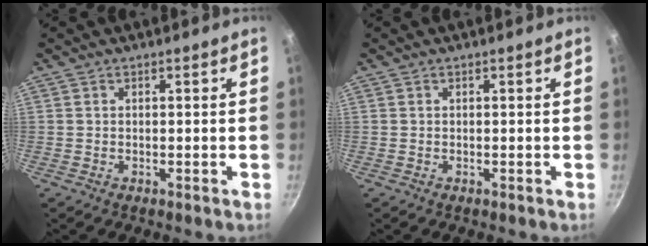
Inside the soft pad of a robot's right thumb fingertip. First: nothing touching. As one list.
[{"total": 0.0}]